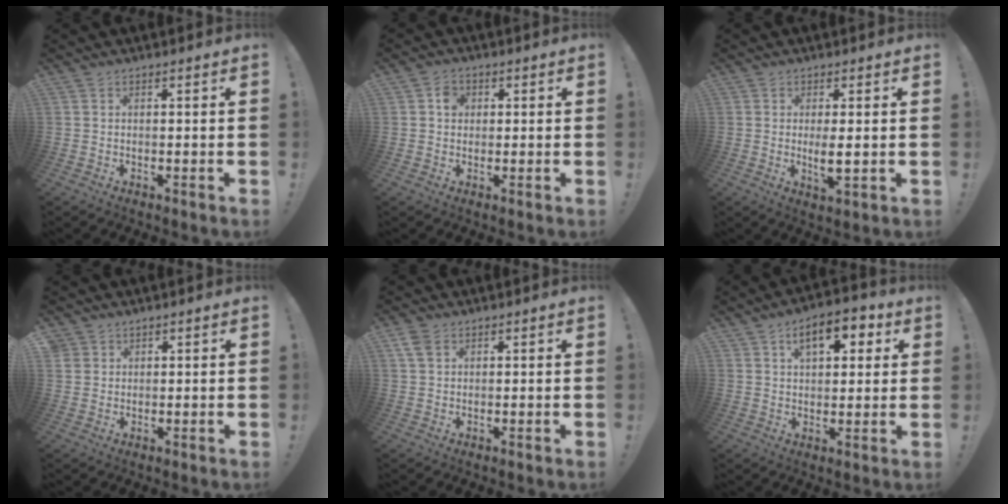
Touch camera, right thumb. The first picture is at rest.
{"total": 3.6, "force": [0.5, 3.1, 1.6], "torque": [-0.010, 0.002, 0.005]}
{"total": 4.5, "force": [0.3, 1.1, 4.4], "torque": [-0.071, -0.014, 0.004]}
{"total": 2.1, "force": [1.5, 1.4, 0.2], "torque": [-0.001, -0.008, 0.028]}
{"total": 3.7, "force": [1.9, 2.2, 2.2], "torque": [-0.037, -0.003, 0.037]}
{"total": 10.4, "force": [4.2, 5.6, 7.7], "torque": [-0.099, -0.004, 0.068]}